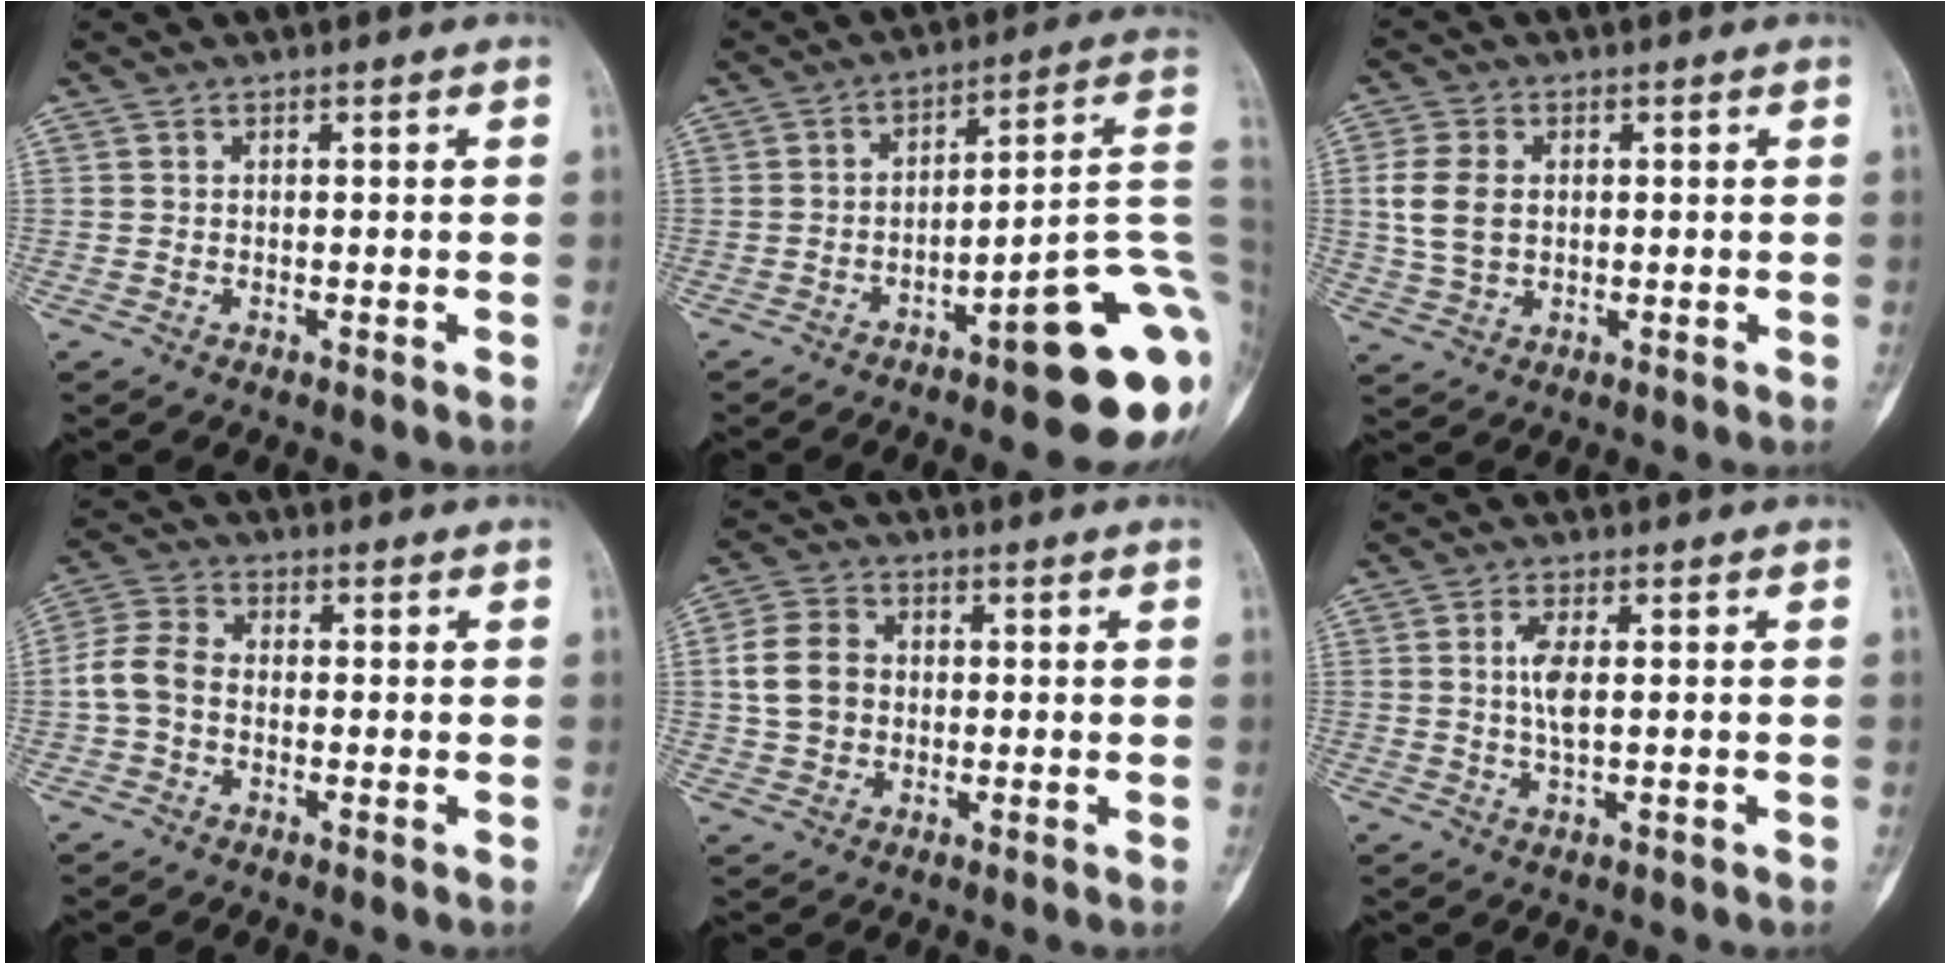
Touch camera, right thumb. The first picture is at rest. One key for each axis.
{"total": 19.7, "fx": -6.6, "fy": 4.6, "fz": 18.0, "tx": -0.174, "ty": 0.047, "tz": -0.080}
{"total": 7.5, "fx": 0.9, "fy": 5.3, "fz": 5.2, "tx": -0.108, "ty": 0.001, "tz": 0.021}
{"total": 6.3, "fx": -1.1, "fy": 4.5, "fz": 4.2, "tx": -0.083, "ty": 0.019, "tz": -0.033}
{"total": 8.1, "fx": 0.4, "fy": 6.5, "fz": 4.7, "tx": -0.079, "ty": 0.012, "tz": 0.002}
{"total": 4.3, "fx": 0.3, "fy": 1.3, "fz": 4.0, "tx": -0.089, "ty": -0.005, "tz": 0.004}